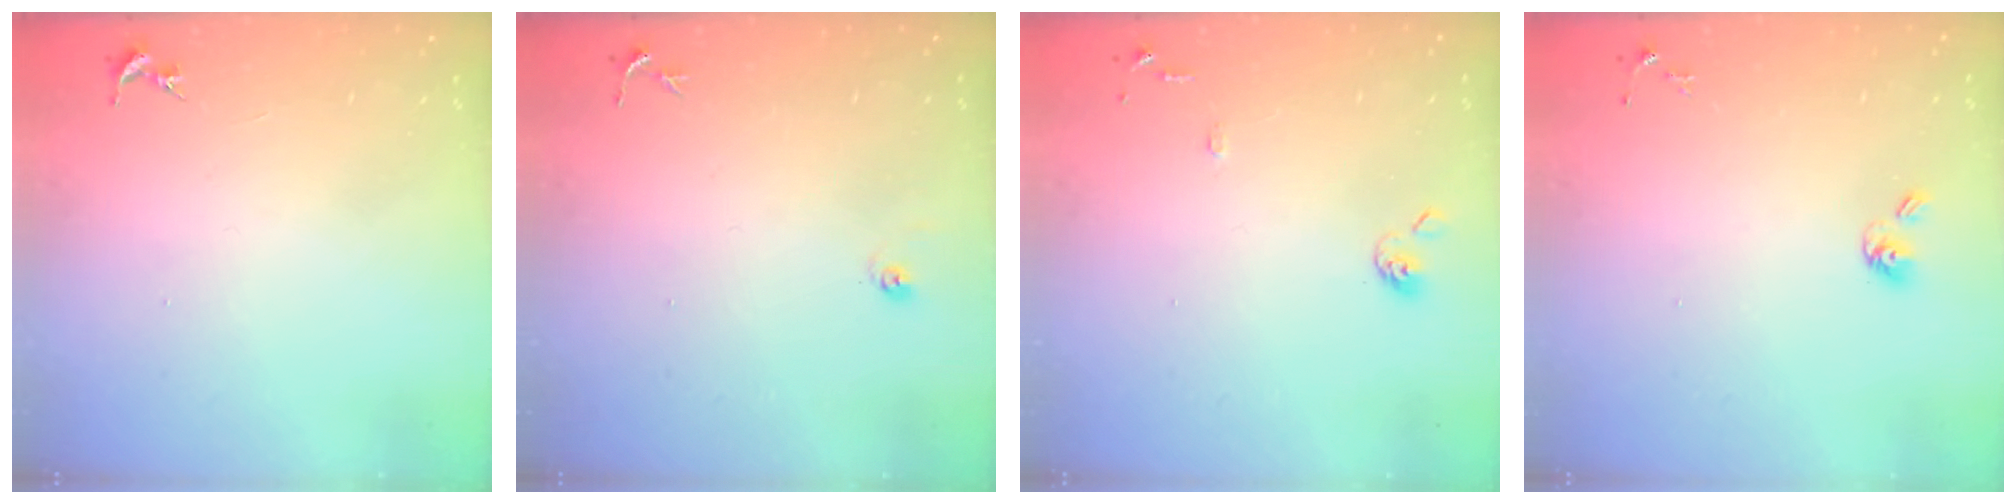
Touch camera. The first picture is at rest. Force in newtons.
{"total": 5.1, "press": 5.0, "slide": 0.4}
{"total": 7.0, "press": 7.0, "slide": 0.7}
{"total": 5.6, "press": 5.1, "slide": 2.3}